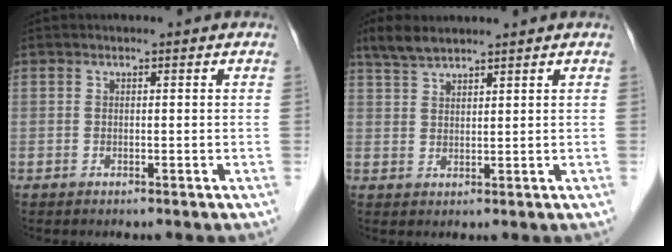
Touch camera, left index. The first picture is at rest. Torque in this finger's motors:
{"motor_torque": [0.06, -0.21, -0.17, -0.04]}